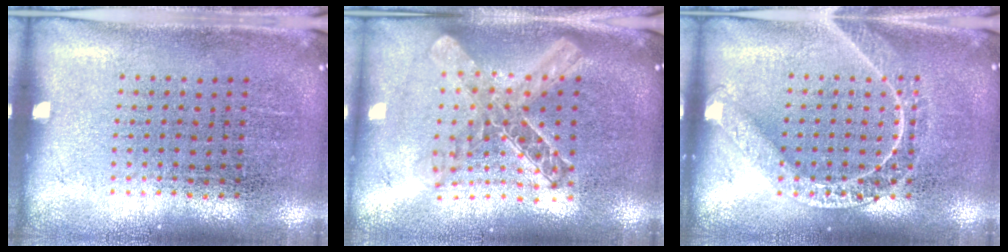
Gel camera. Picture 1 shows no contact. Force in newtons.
{"total": 2.1, "press": 1.8, "slide": 1.2}
{"total": 2.5, "press": 2.5, "slide": 0.4}